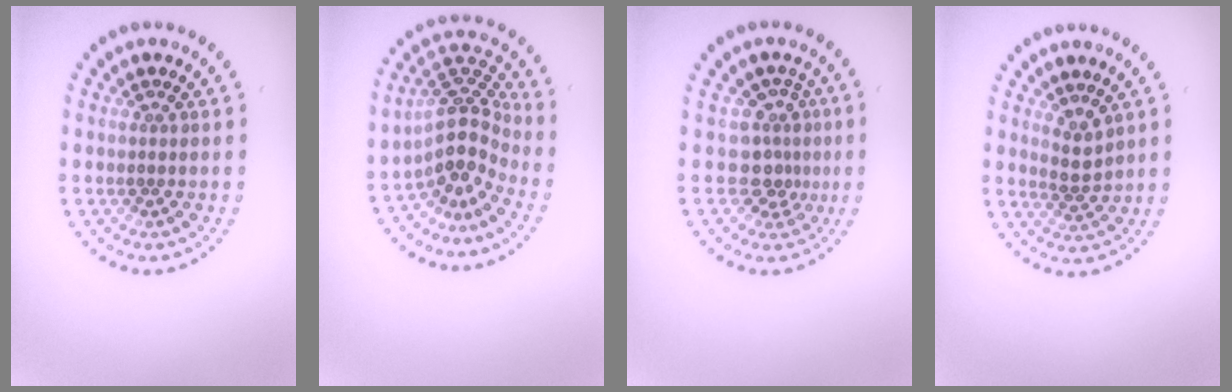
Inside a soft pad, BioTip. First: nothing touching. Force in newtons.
{"total": 4.3, "press": 3.1, "slide": 3.0}
{"total": 2.8, "press": 2.0, "slide": 1.9}
{"total": 1.8, "press": 1.4, "slide": 1.1}